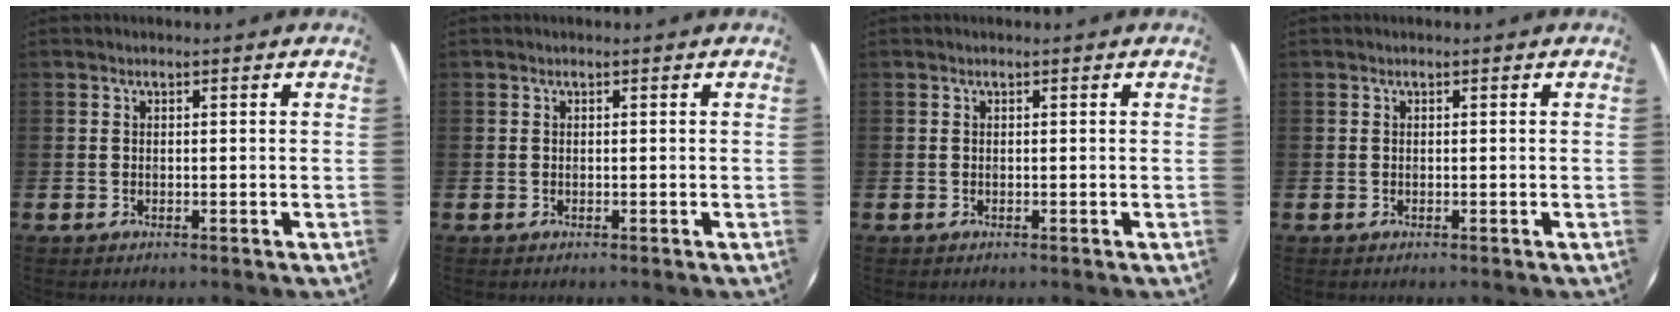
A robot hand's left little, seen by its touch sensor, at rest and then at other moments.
{"total": 0.0}
{"total": 0.0}
{"total": 0.0}